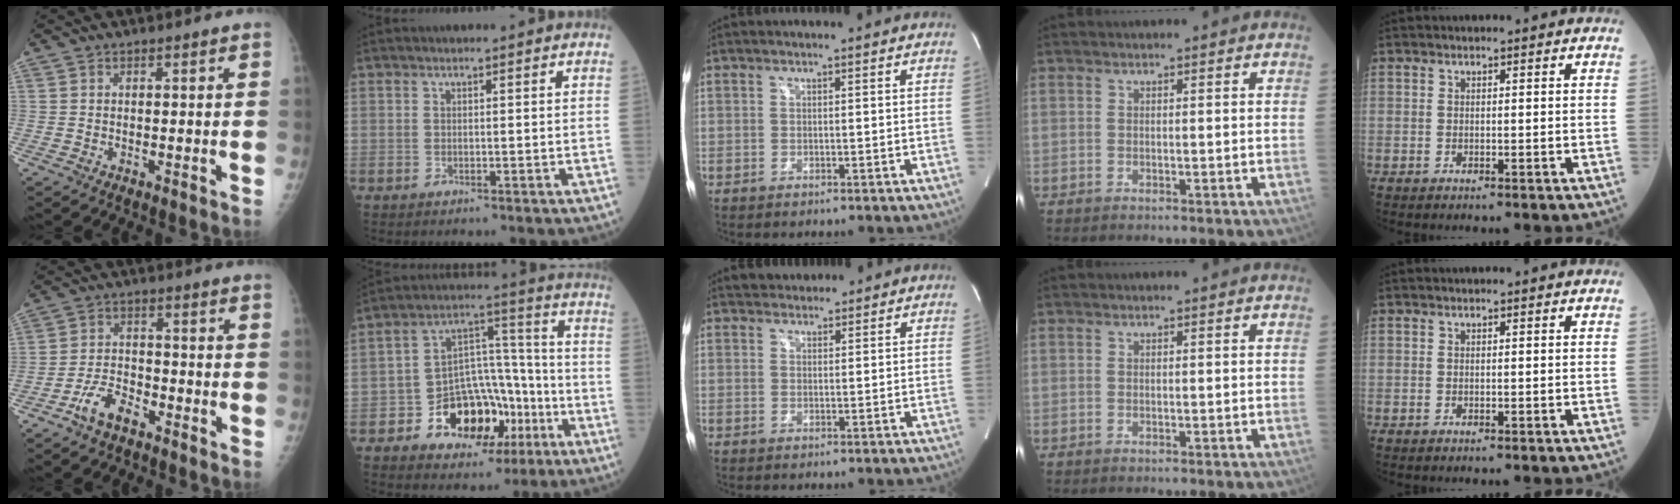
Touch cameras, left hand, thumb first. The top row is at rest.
{"thumb": {"total": 6.5, "force": [-4.5, 3.1, 3.5], "torque": [-0.064, 0.028, -0.084]}, "index": {"total": 13.5, "force": [-6.0, 9.0, 8.1], "torque": [-0.134, 0.036, -0.084]}, "middle": {"total": 2.7, "force": [2.5, 1.2, 0.2], "torque": [0.000, 0.018, 0.038]}}